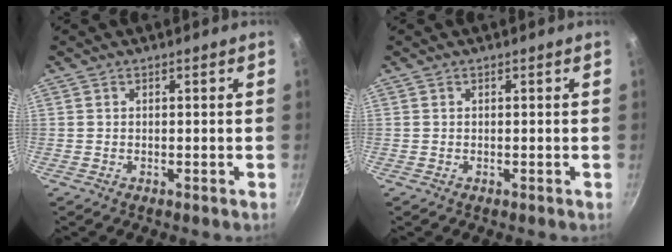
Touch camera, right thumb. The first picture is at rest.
{"total": 0.0}